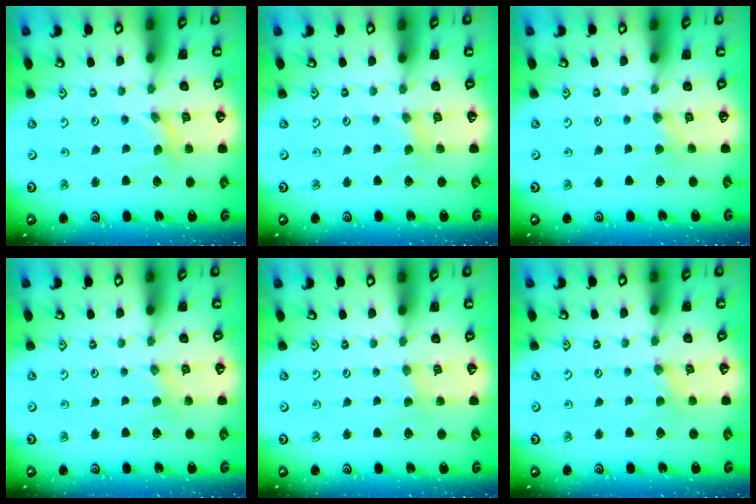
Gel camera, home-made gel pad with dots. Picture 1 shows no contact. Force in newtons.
{"total": 1.1, "press": 1.1, "slide": 0.2}
{"total": 2.1, "press": 2.0, "slide": 0.4}
{"total": 1.7, "press": 1.7, "slide": 0.4}
{"total": 1.5, "press": 1.5, "slide": 0.3}
{"total": 2.3, "press": 2.3, "slide": 0.4}